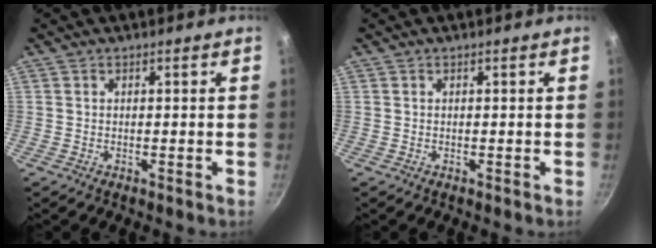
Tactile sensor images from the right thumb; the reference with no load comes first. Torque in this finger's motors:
{"motor_torque": [-0.01, 0.01, 0.02, -0.01, 0.00]}